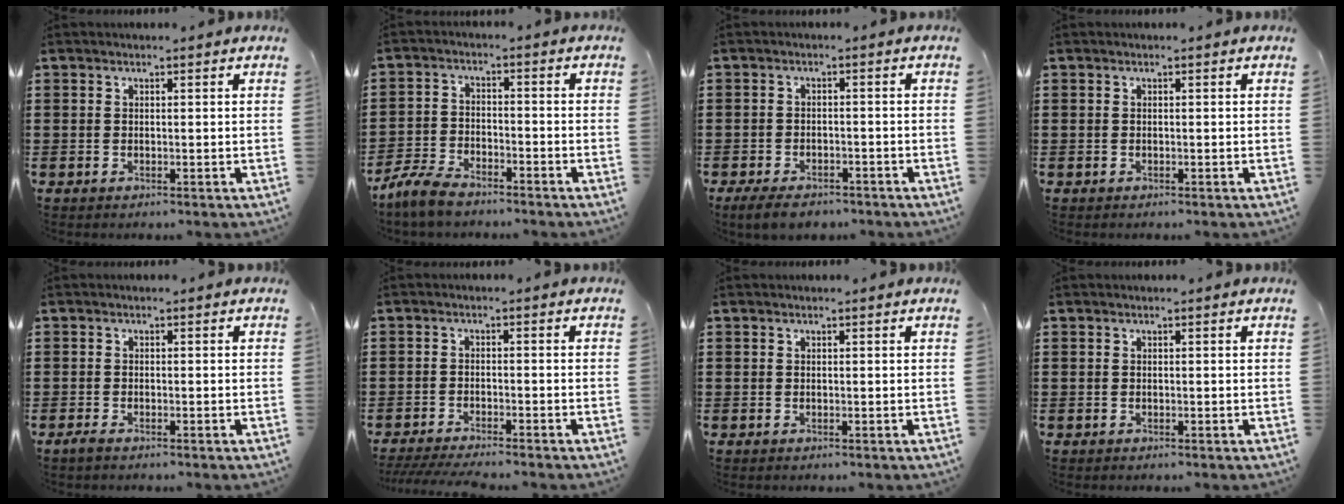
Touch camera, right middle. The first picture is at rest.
{"total": 5.5, "force": [-4.9, 1.5, 2.0], "torque": [-0.059, -0.002, -0.102]}
{"total": 3.5, "force": [-3.0, 1.2, 1.3], "torque": [-0.029, 0.003, -0.062]}
{"total": 0.0}
{"total": 1.1, "force": [-0.9, 0.3, 0.5], "torque": [-0.012, -0.003, -0.019]}
{"total": 3.3, "force": [-3.1, 0.0, 0.9], "torque": [-0.022, -0.005, -0.066]}
{"total": 0.0}
{"total": 0.0}